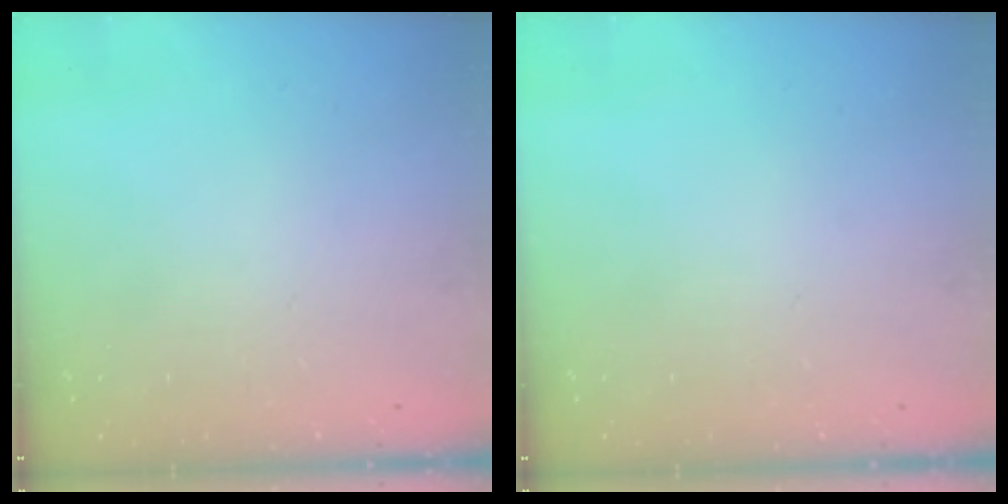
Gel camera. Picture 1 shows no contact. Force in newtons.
{"total": 0.0}